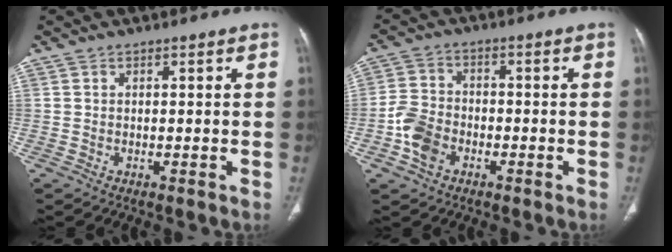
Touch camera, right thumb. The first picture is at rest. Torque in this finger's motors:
{"motor_torque": [0.96, 0.73, 0.47, -0.87, 0.21]}